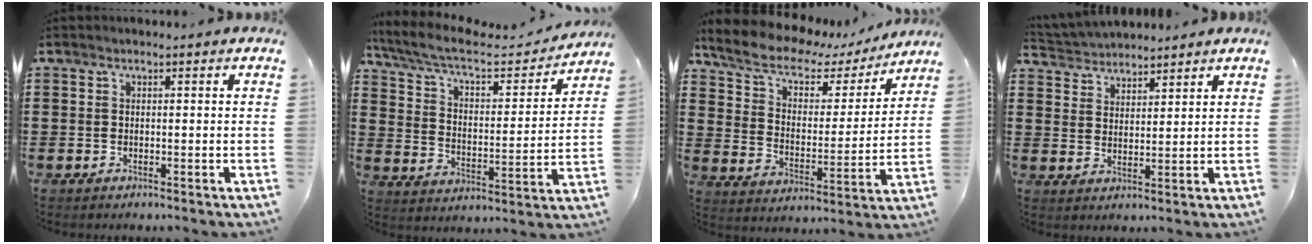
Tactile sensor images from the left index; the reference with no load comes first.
{"total": 7.8, "force": [6.4, 1.8, 4.1], "torque": [-0.106, -0.036, 0.107]}
{"total": 7.5, "force": [5.4, 3.5, 3.8], "torque": [-0.099, -0.026, 0.090]}
{"total": 3.3, "force": [3.1, 0.9, -0.3], "torque": [-0.010, -0.011, 0.057]}